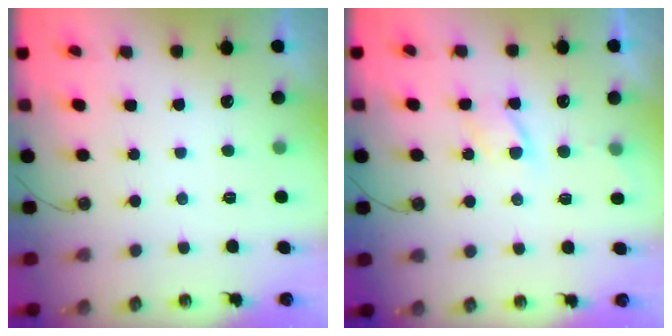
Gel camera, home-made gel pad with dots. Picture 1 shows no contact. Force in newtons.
{"total": 4.5, "press": 4.4, "slide": 0.8}